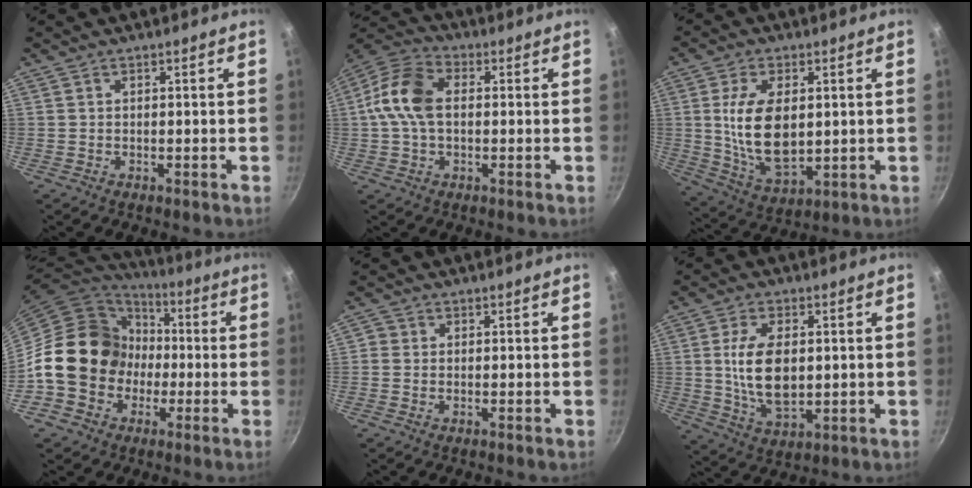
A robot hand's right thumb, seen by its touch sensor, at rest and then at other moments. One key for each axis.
{"total": 11.2, "fx": 0.5, "fy": 7.3, "fz": 8.4, "tx": -0.155, "ty": 0.027, "tz": -0.005}
{"total": 12.8, "fx": 1.3, "fy": 6.9, "fz": 10.7, "tx": -0.190, "ty": -0.010, "tz": 0.030}
{"total": 18.7, "fx": -1.8, "fy": 16.2, "fz": 9.1, "tx": -0.124, "ty": 0.044, "tz": -0.030}
{"total": 1.4, "fx": -0.1, "fy": 1.3, "fz": 0.5, "tx": -0.004, "ty": 0.003, "tz": -0.006}
{"total": 12.0, "fx": 1.0, "fy": 6.6, "fz": 10.0, "tx": -0.174, "ty": -0.007, "tz": 0.024}